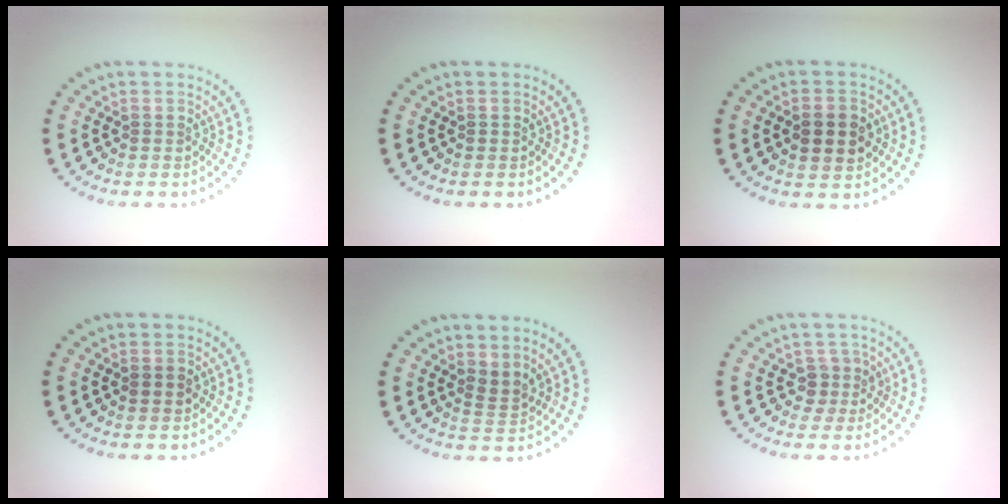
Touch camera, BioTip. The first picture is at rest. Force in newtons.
{"total": 0.0}
{"total": 4.2, "press": 4.2, "slide": 0.2}
{"total": 1.8, "press": 1.8, "slide": 0.1}
{"total": 1.8, "press": 1.3, "slide": 1.3}
{"total": 1.9, "press": 1.6, "slide": 1.0}